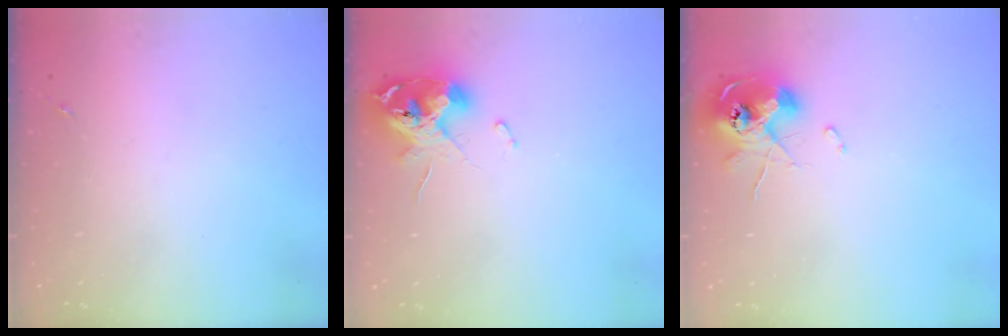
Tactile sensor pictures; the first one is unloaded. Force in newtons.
{"total": 11.2, "press": 11.2, "slide": 1.3}
{"total": 10.2, "press": 10.1, "slide": 1.4}